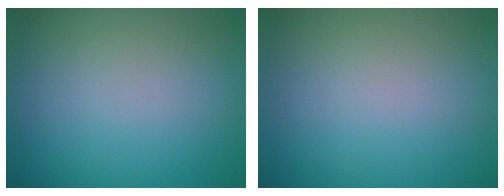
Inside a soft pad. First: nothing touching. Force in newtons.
{"total": 0.0}